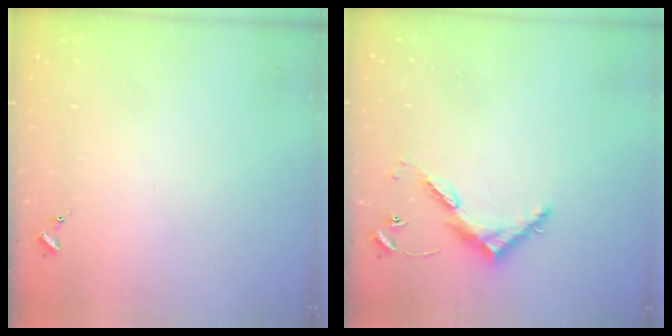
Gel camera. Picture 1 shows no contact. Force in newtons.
{"total": 6.8, "press": 6.8, "slide": 0.5}